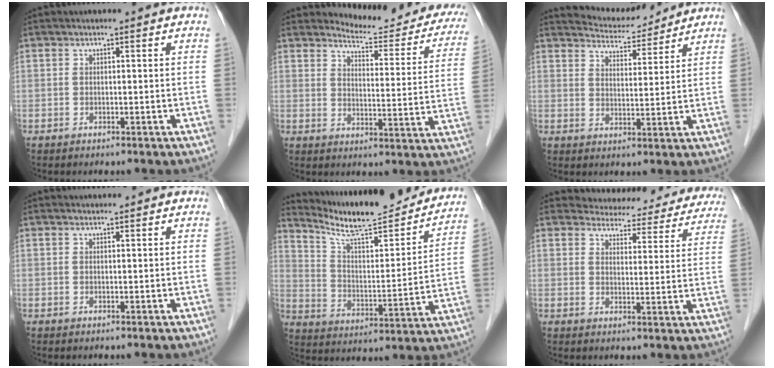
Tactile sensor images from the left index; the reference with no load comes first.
{"total": 15.7, "force": [14.7, 3.2, 4.5], "torque": [-0.035, -0.060, 0.155]}
{"total": 7.7, "force": [7.5, 1.2, 1.0], "torque": [-0.024, 0.010, 0.119]}
{"total": 0.6, "force": [0.6, 0.0, 0.0], "torque": [-0.009, 0.002, 0.011]}
{"total": 22.0, "force": [20.1, 2.4, 8.7], "torque": [-0.138, -0.033, 0.289]}
{"total": 17.4, "force": [16.4, 5.2, 3.0], "torque": [-0.013, -0.028, 0.168]}